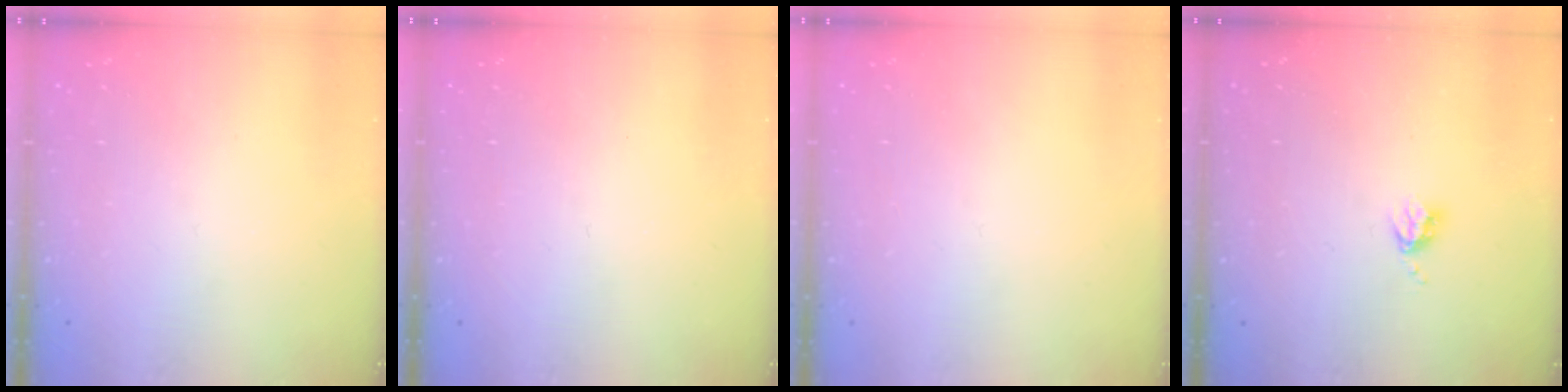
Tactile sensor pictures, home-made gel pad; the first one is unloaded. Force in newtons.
{"total": 0.0}
{"total": 0.0}
{"total": 3.8, "press": 3.8, "slide": 0.4}